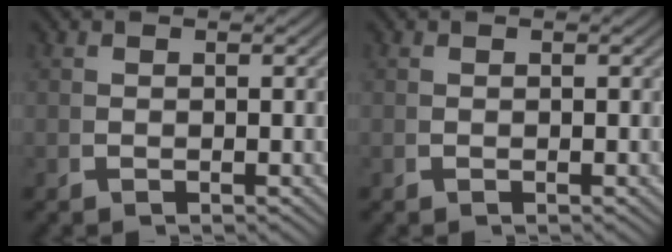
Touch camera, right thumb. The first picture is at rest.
{"total": 0.0}